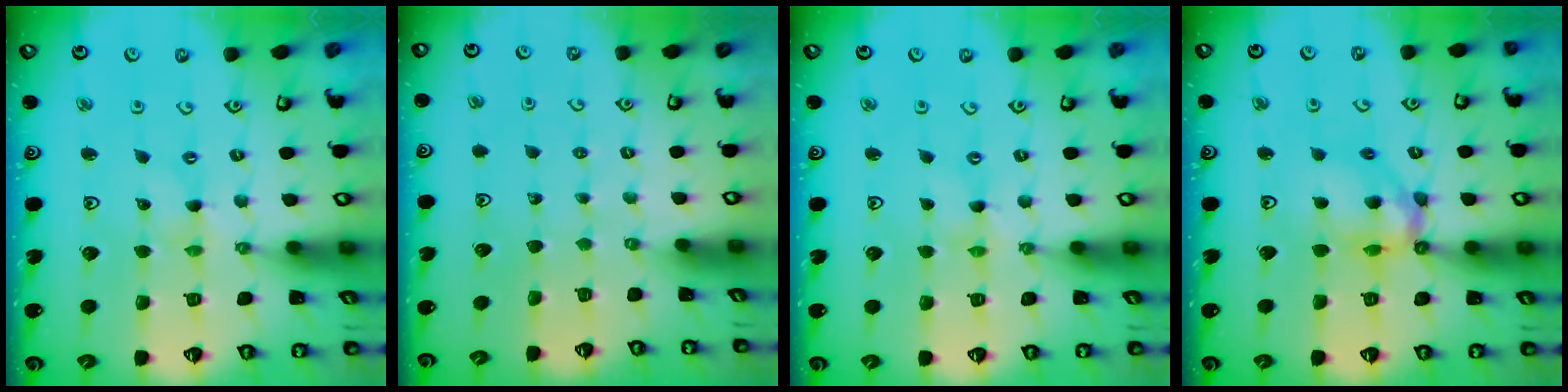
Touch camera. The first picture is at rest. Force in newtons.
{"total": 0.0}
{"total": 0.0}
{"total": 12.5, "press": 12.4, "slide": 1.6}